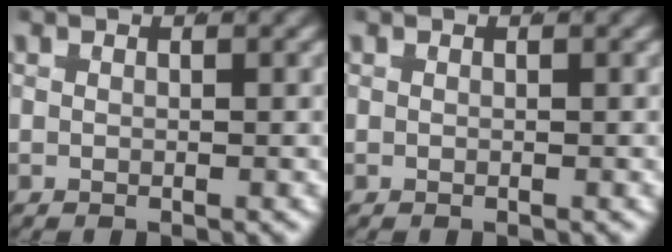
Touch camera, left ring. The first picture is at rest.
{"total": 0.0}